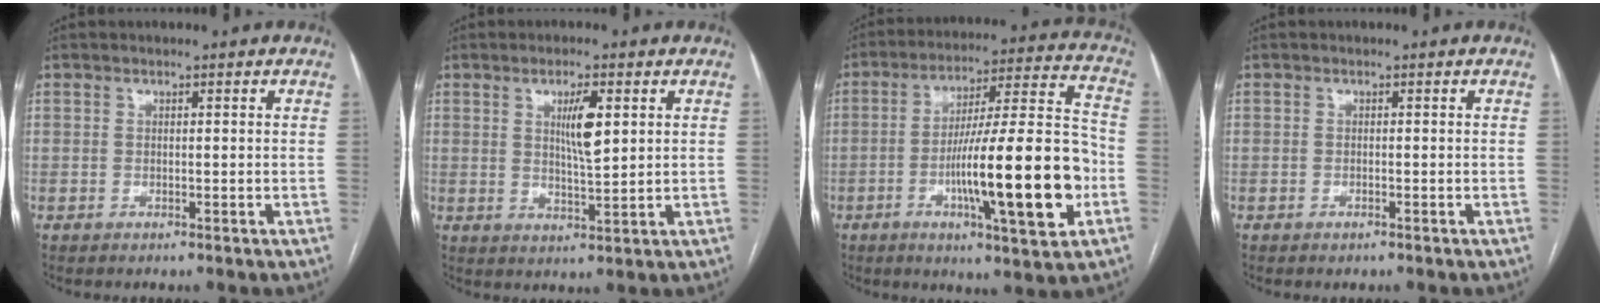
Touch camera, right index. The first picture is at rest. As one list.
[{"total": 5.3, "force": [1.9, 0.8, 4.9], "torque": [-0.089, -0.004, 0.036]}, {"total": 20.3, "force": [-5.5, 1.7, 19.5], "torque": [-0.303, 0.006, -0.078]}, {"total": 0.5, "force": [-0.4, 0.2, 0.3], "torque": [-0.007, -0.001, -0.003]}]